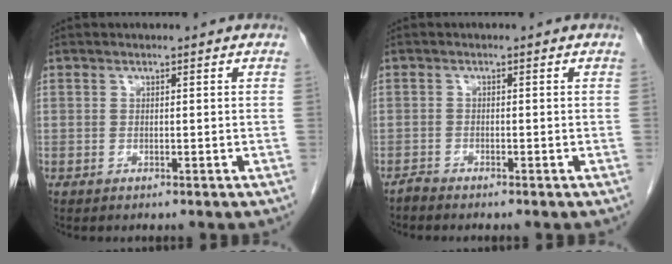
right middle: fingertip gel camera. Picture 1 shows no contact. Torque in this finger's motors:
{"motor_torque": [-0.17, 0.30, -0.03, -0.01]}